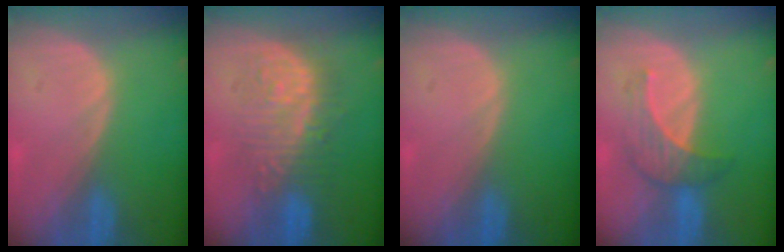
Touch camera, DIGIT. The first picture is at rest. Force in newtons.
{"total": 9.1, "press": 9.0, "slide": 1.6}
{"total": 0.0}
{"total": 4.8, "press": 4.8, "slide": 0.5}